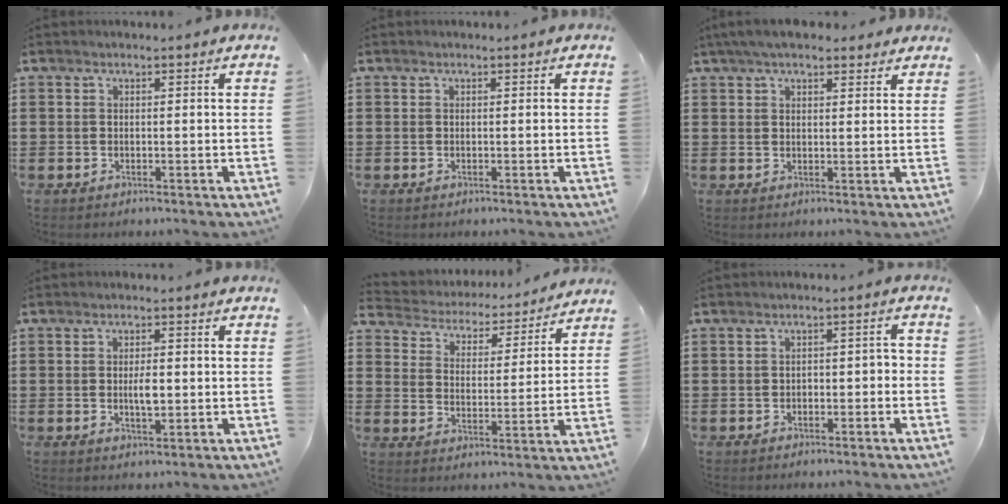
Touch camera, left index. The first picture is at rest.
{"total": 0.0}
{"total": 4.6, "force": [3.7, 1.4, 2.3], "torque": [-0.055, 0.002, 0.069]}
{"total": 3.2, "force": [-0.1, 1.2, 3.0], "torque": [-0.049, -0.002, -0.004]}
{"total": 4.2, "force": [4.1, 0.5, -0.1], "torque": [-0.027, -0.036, 0.065]}
{"total": 1.9, "force": [-1.6, 0.7, 0.6], "torque": [-0.016, 0.004, -0.037]}